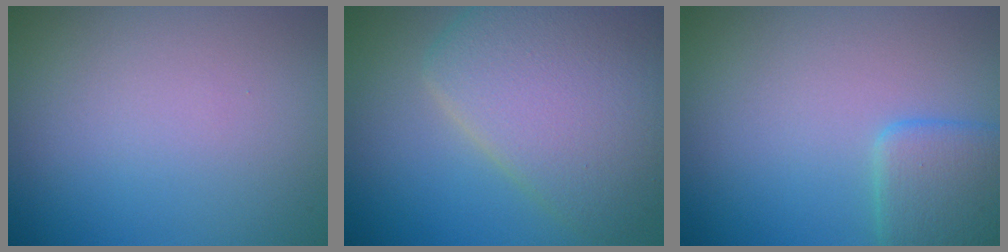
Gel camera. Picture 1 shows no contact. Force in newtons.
{"total": 8.1, "press": 8.1, "slide": 0.2}
{"total": 3.6, "press": 3.6, "slide": 0.3}